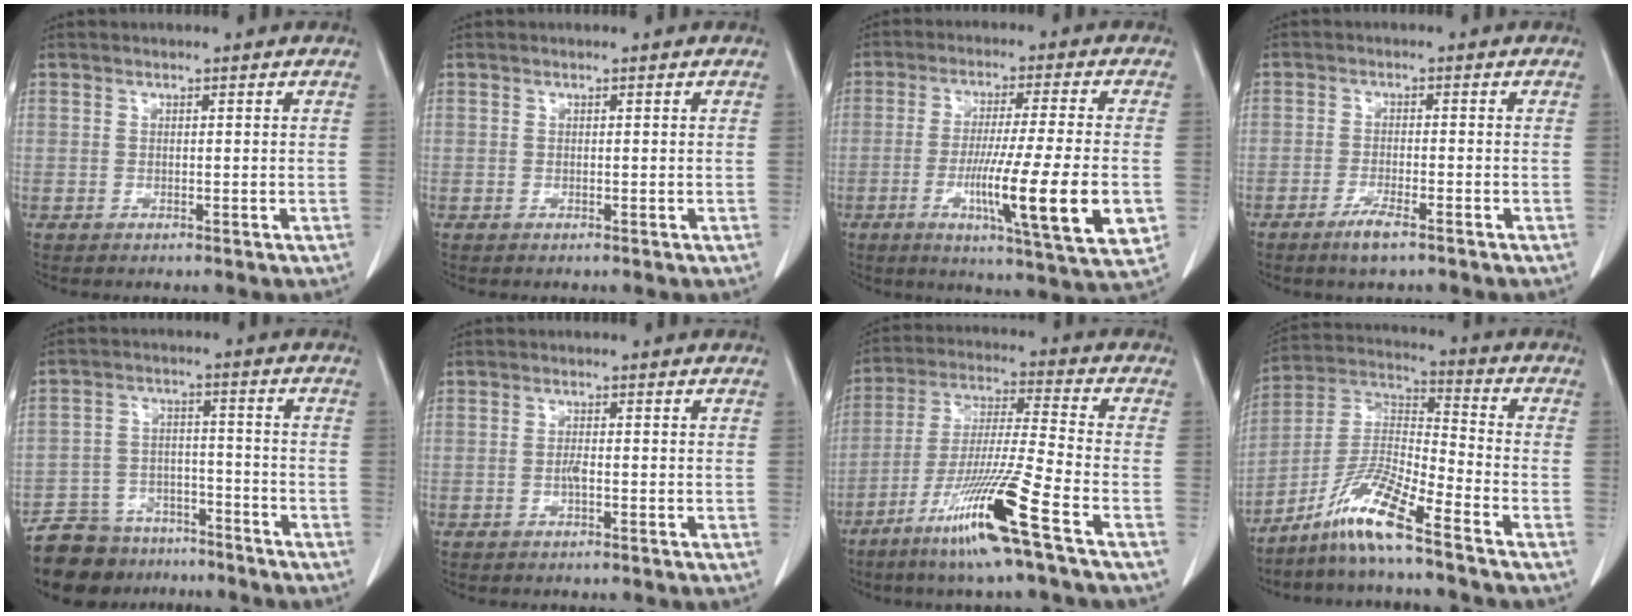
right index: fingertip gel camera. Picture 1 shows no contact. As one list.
[{"total": 0.0}, {"total": 16.4, "force": [-3.9, -0.1, 15.9], "torque": [-0.234, -0.029, -0.062]}, {"total": 3.5, "force": [-2.5, 0.4, 2.5], "torque": [-0.051, -0.004, -0.045]}, {"total": 11.7, "force": [-10.0, 5.7, 2.1], "torque": [-0.033, 0.022, -0.157]}, {"total": 1.2, "force": [-0.4, 0.1, 1.1], "torque": [-0.024, 0.000, -0.009]}, {"total": 14.4, "force": [-8.0, -1.5, 11.9], "torque": [-0.237, -0.037, -0.154]}, {"total": 10.9, "force": [-7.9, -0.3, 7.4], "torque": [-0.154, -0.005, -0.155]}]